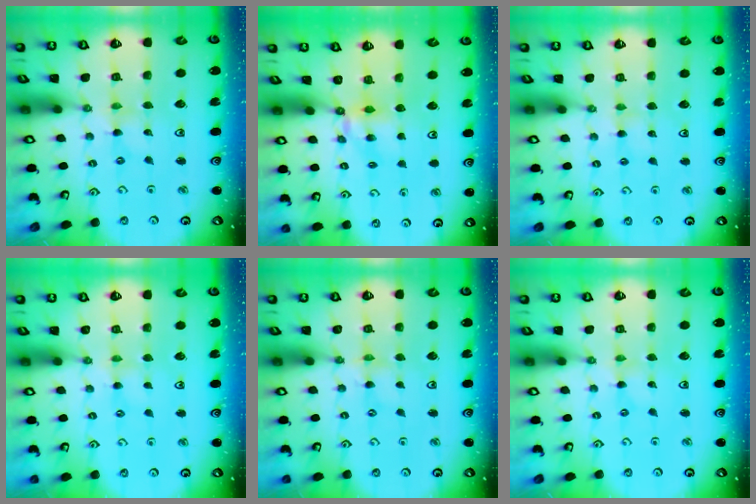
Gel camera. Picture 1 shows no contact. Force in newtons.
{"total": 5.2, "press": 5.2, "slide": 0.6}
{"total": 2.5, "press": 2.5, "slide": 0.2}
{"total": 1.8, "press": 1.8, "slide": 0.5}
{"total": 1.1, "press": 1.1, "slide": 0.1}
{"total": 0.0}